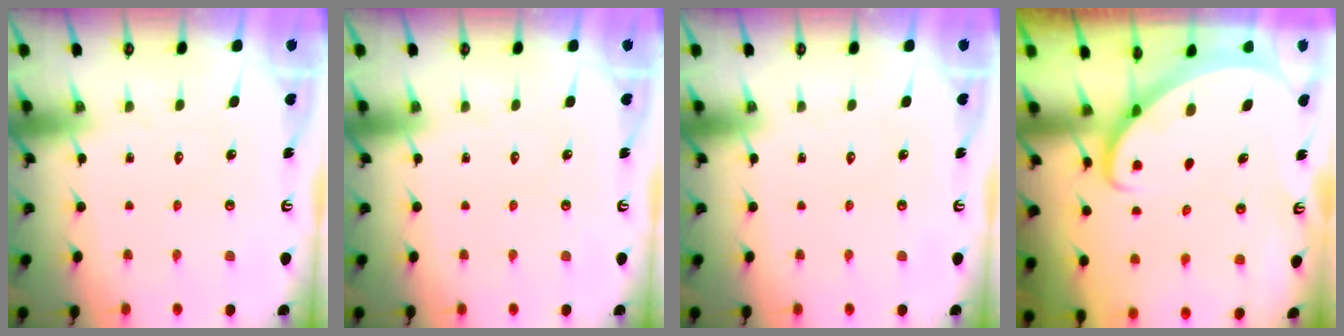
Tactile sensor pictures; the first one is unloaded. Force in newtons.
{"total": 0.0}
{"total": 0.0}
{"total": 2.6, "press": 2.6, "slide": 0.3}